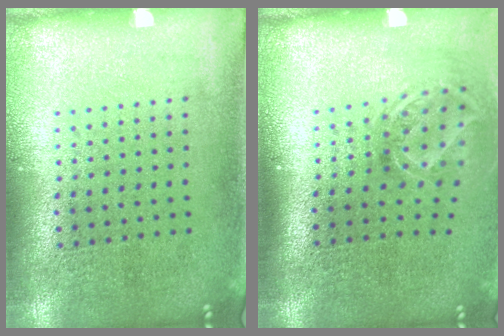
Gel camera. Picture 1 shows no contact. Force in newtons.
{"total": 2.0, "press": 1.3, "slide": 1.4}